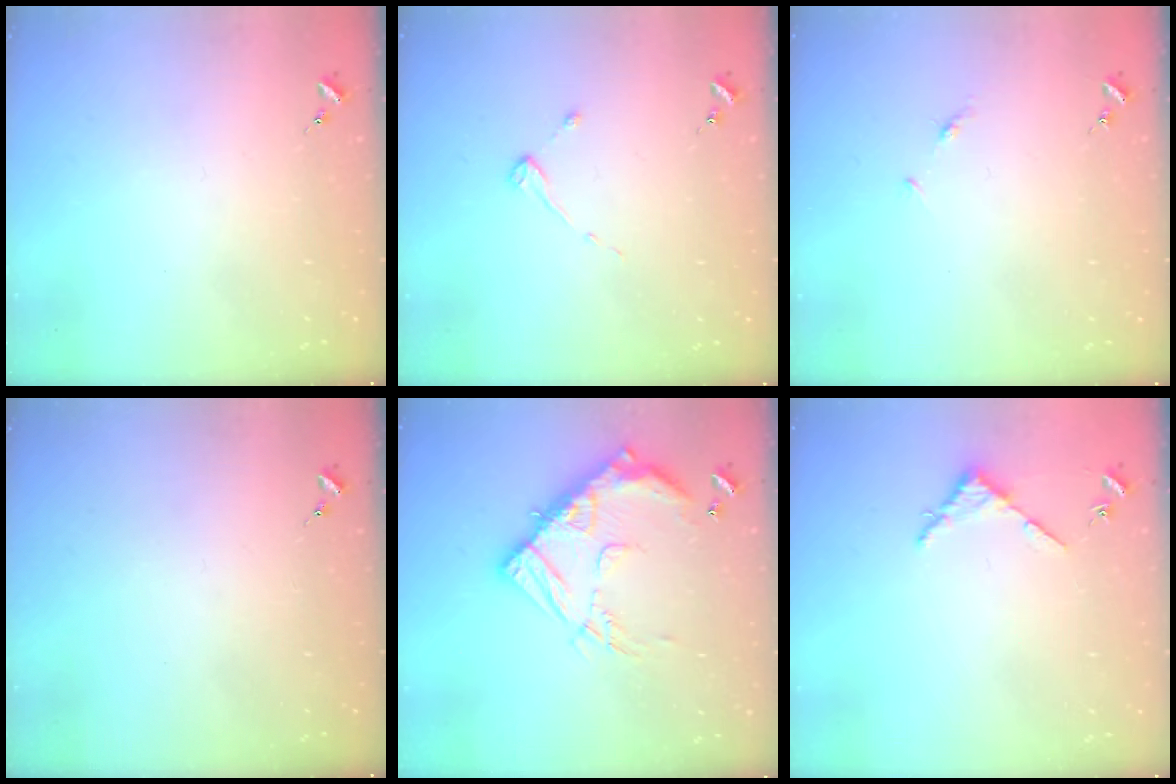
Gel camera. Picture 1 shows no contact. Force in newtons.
{"total": 2.6, "press": 2.5, "slide": 0.4}
{"total": 3.9, "press": 3.8, "slide": 0.5}
{"total": 0.0}
{"total": 17.8, "press": 17.7, "slide": 1.9}
{"total": 3.4, "press": 3.4, "slide": 0.4}